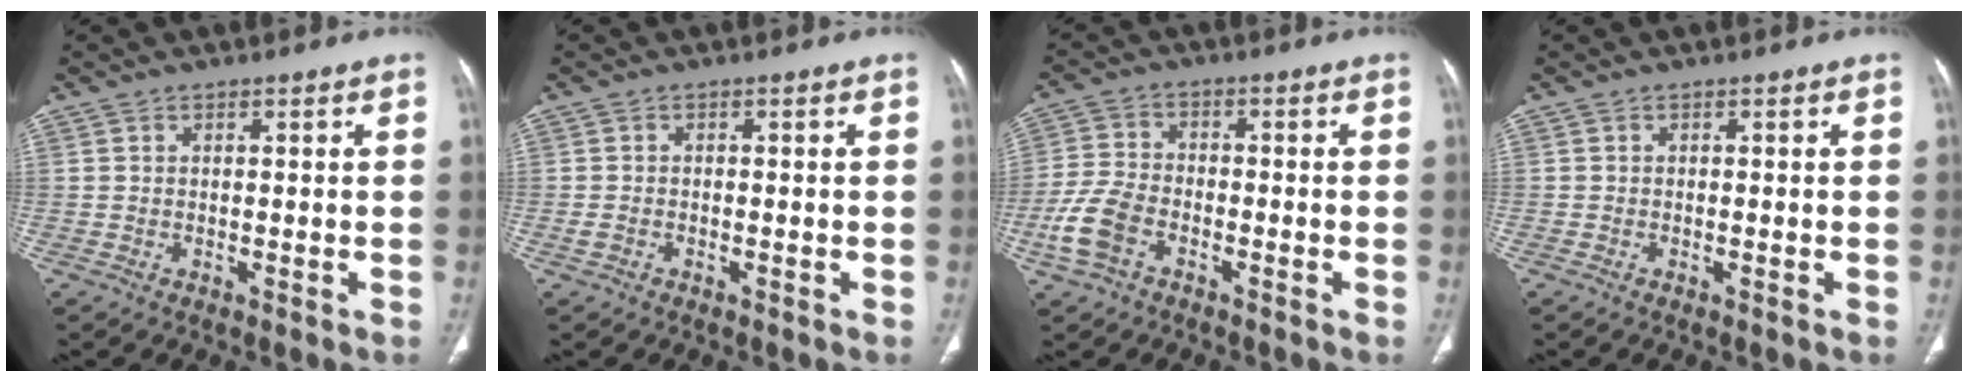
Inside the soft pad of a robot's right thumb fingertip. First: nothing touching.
{"total": 1.3, "force": [-0.6, 0.9, 0.7], "torque": [-0.017, 0.003, -0.012]}
{"total": 7.8, "force": [-3.6, 4.8, 5.0], "torque": [-0.112, 0.016, -0.072]}
{"total": 0.0}